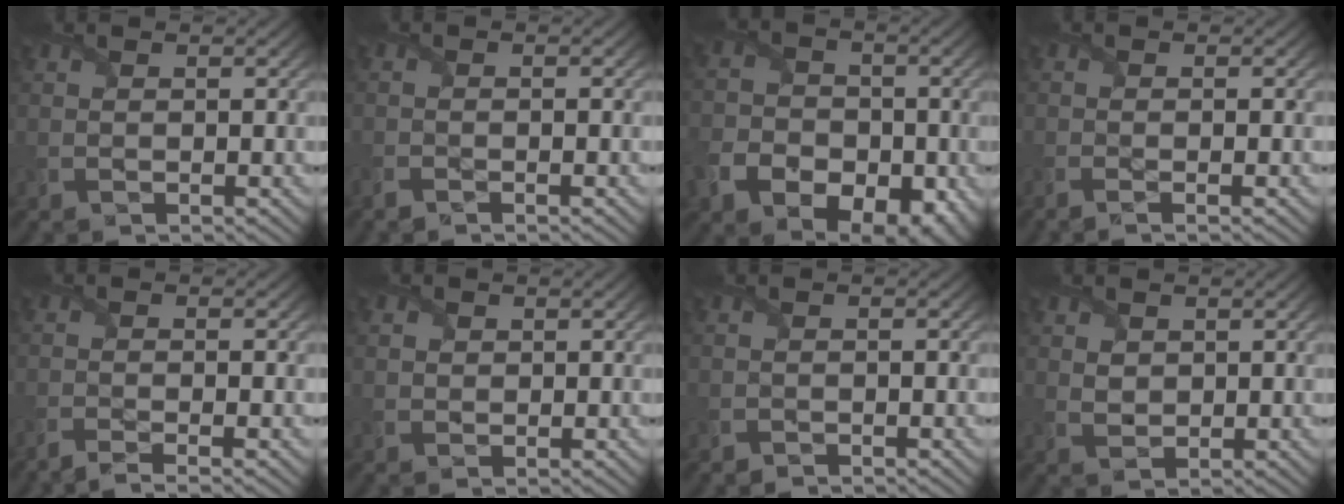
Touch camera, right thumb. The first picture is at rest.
{"total": 1.7, "force": [-1.4, 0.0, 0.9], "torque": [-0.023, -0.005, -0.027]}
{"total": 12.5, "force": [-6.3, 8.8, 6.2], "torque": [-0.124, -0.047, -0.110]}
{"total": 1.7, "force": [-1.1, -0.4, 1.3], "torque": [-0.027, -0.004, -0.022]}
{"total": 2.8, "force": [-2.1, -0.4, 1.8], "torque": [-0.033, -0.004, -0.048]}
{"total": 0.8, "force": [0.3, 0.8, 0.1], "torque": [-0.009, -0.003, 0.004]}
{"total": 0.9, "force": [-0.8, -0.2, 0.0], "torque": [0.003, -0.004, -0.014]}
{"total": 1.4, "force": [0.8, 1.0, 0.6], "torque": [-0.023, -0.002, 0.015]}